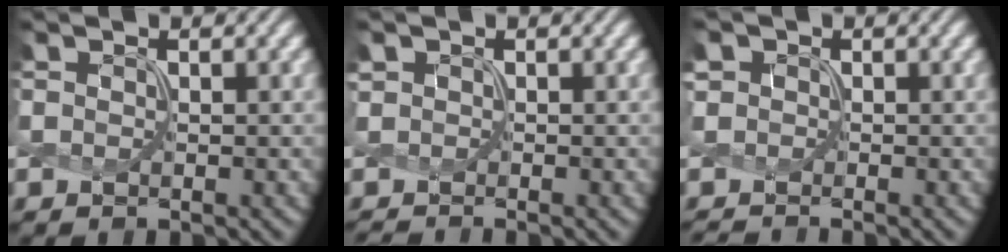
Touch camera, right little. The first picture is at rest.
{"total": 0.9, "force": [-0.7, 0.5, 0.0], "torque": [-0.012, -0.007, -0.021]}
{"total": 1.6, "force": [-1.0, 1.2, 0.2], "torque": [-0.017, -0.006, -0.028]}